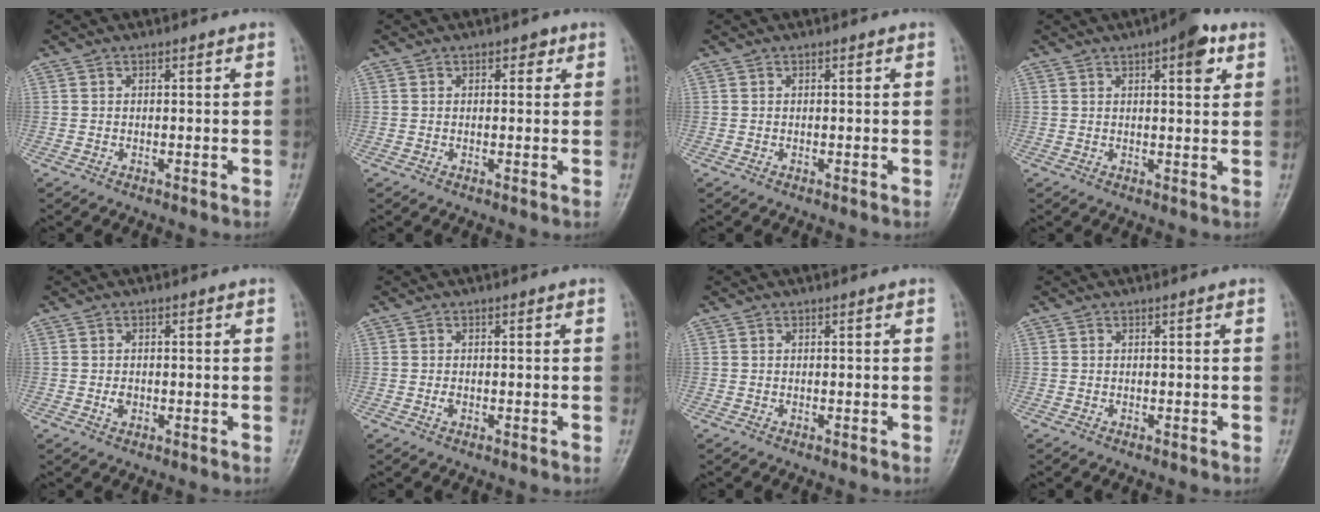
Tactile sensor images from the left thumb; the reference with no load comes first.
{"total": 2.1, "force": [0.9, 1.4, 1.3], "torque": [-0.001, 0.000, 0.008]}
{"total": 0.0}
{"total": 6.6, "force": [3.1, 2.4, 5.3], "torque": [-0.054, -0.007, 0.034]}
{"total": 1.7, "force": [-0.3, 1.3, 1.0], "torque": [-0.014, 0.001, -0.006]}
{"total": 1.0, "force": [-0.2, 0.7, 0.7], "torque": [-0.013, -0.001, -0.006]}
{"total": 0.0}
{"total": 0.0}